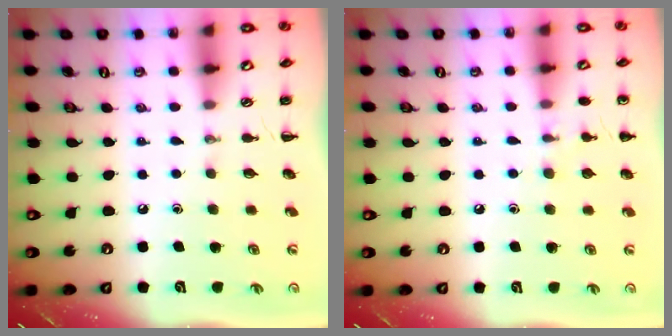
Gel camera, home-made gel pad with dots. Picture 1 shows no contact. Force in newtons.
{"total": 6.8, "press": 6.6, "slide": 1.8}